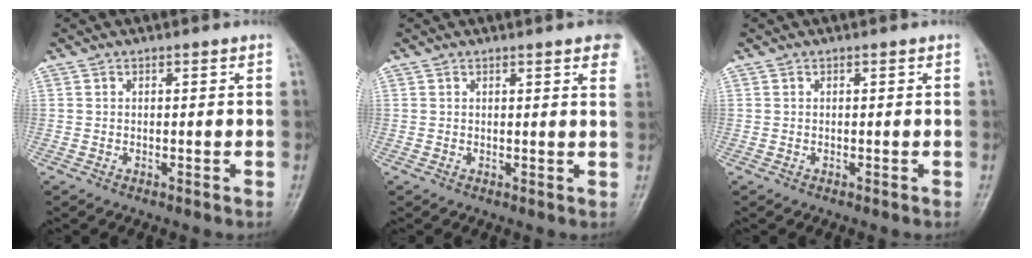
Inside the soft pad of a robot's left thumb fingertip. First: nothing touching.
{"total": 6.2, "force": [4.1, 1.4, 4.5], "torque": [-0.039, -0.005, 0.038]}
{"total": 0.0}